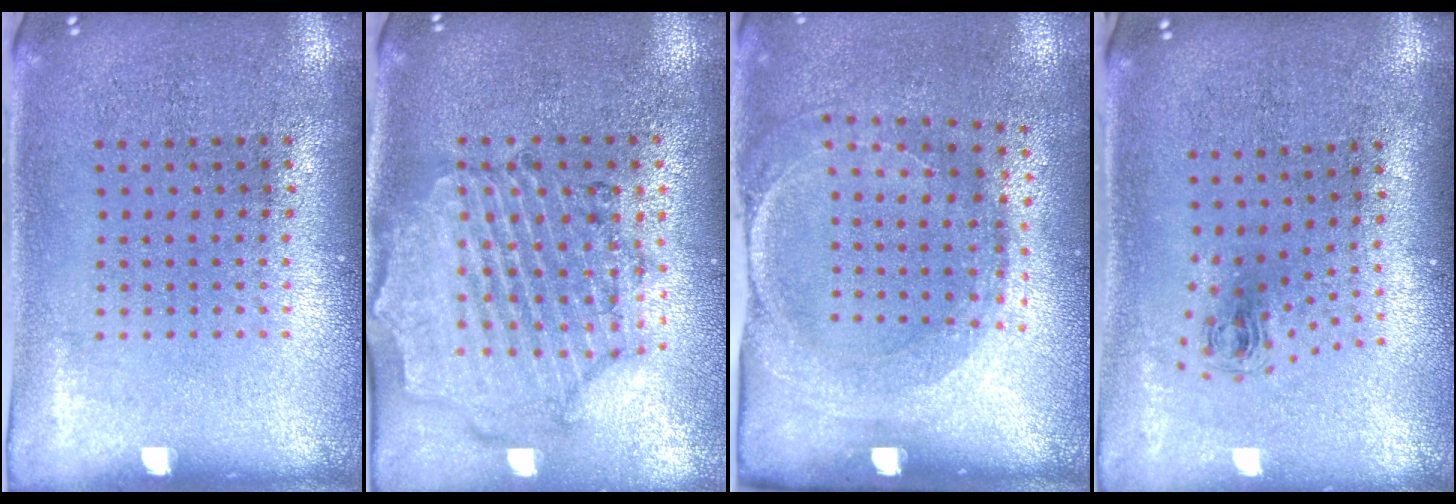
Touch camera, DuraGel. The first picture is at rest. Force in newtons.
{"total": 1.6, "press": 1.6, "slide": 0.3}
{"total": 1.6, "press": 1.4, "slide": 0.8}
{"total": 0.7, "press": 0.4, "slide": 0.6}